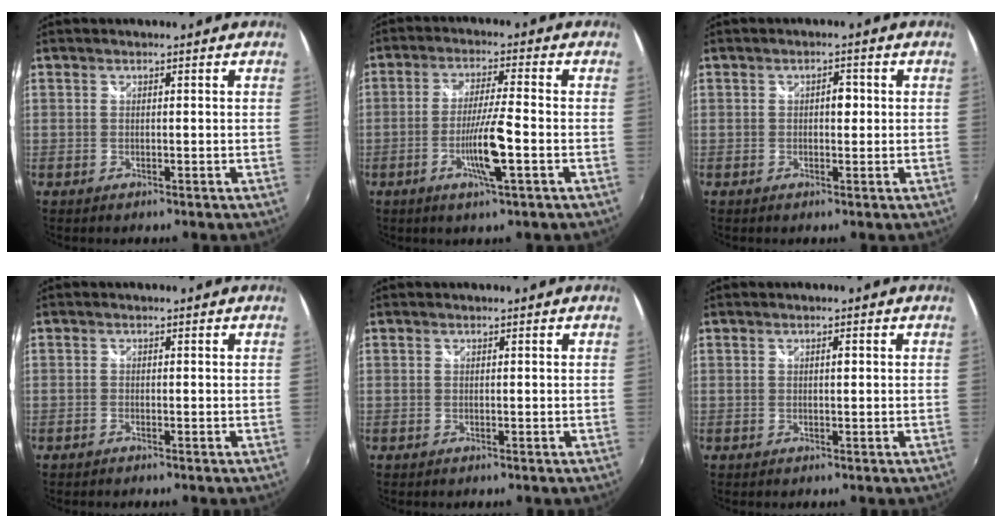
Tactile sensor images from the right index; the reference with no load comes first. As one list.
[{"total": 7.9, "force": [-2.9, -0.2, 7.4], "torque": [-0.138, -0.009, -0.054]}, {"total": 2.0, "force": [0.1, 1.3, 1.5], "torque": [-0.021, 0.007, -0.001]}, {"total": 0.8, "force": [-0.7, 0.3, 0.0], "torque": [-0.003, -0.004, -0.015]}, {"total": 0.0}, {"total": 0.6, "force": [0.2, 0.1, 0.6], "torque": [-0.009, 0.003, 0.004]}]